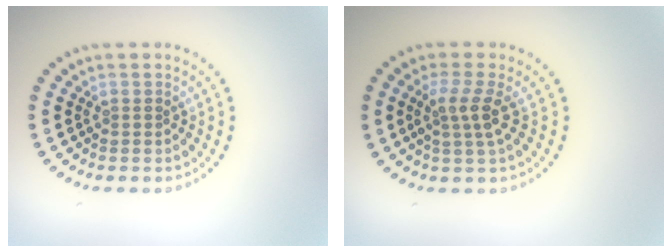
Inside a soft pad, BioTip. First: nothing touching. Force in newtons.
{"total": 2.4, "press": 1.9, "slide": 1.6}